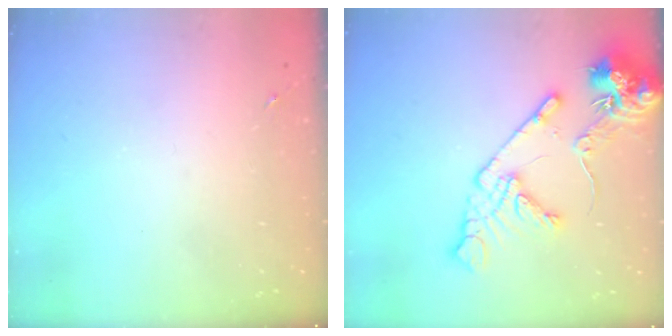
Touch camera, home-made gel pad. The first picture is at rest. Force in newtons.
{"total": 15.4, "press": 15.2, "slide": 2.2}